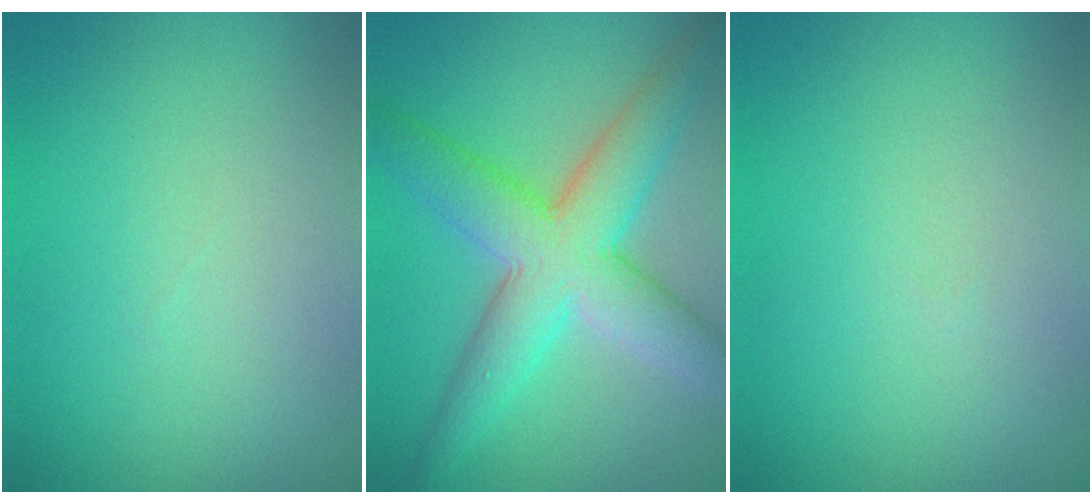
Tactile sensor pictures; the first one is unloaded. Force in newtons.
{"total": 7.8, "press": 7.8, "slide": 0.3}
{"total": 0.0}